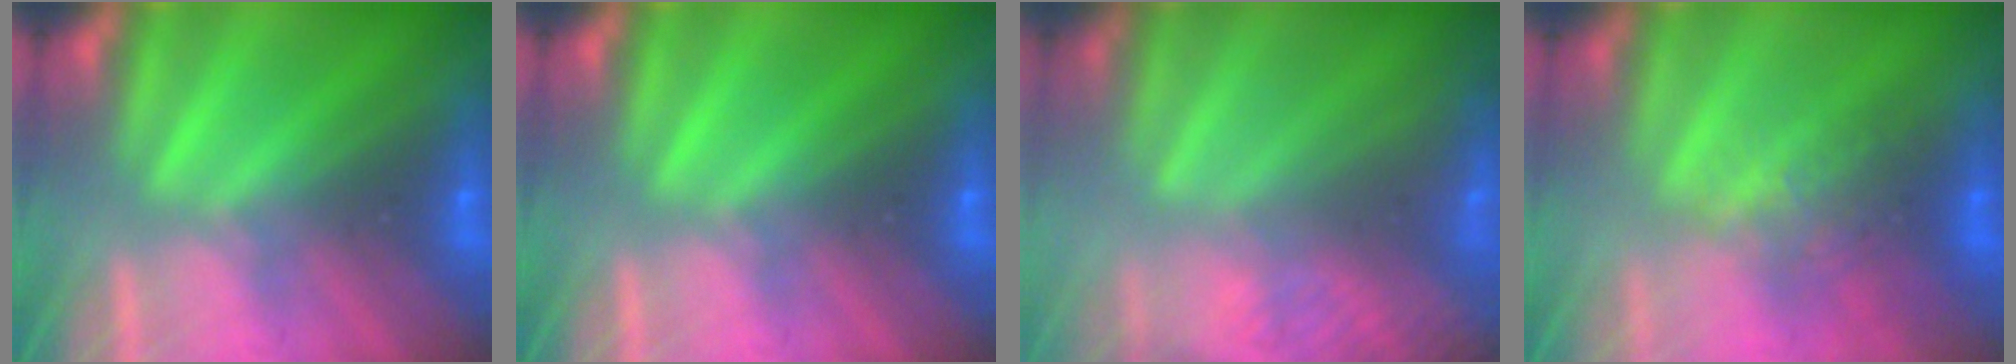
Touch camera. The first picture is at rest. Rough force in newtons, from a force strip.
{"total": 0.0}
{"total": 3.6}
{"total": 2.8}